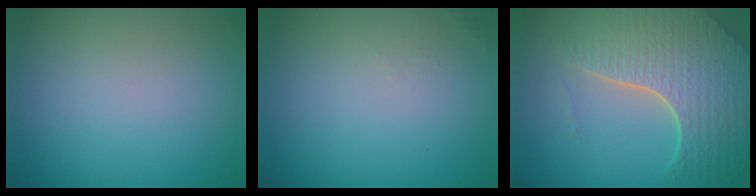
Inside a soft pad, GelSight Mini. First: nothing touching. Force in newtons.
{"total": 0.7, "press": 0.6, "slide": 0.1}
{"total": 8.3, "press": 5.8, "slide": 6.0}